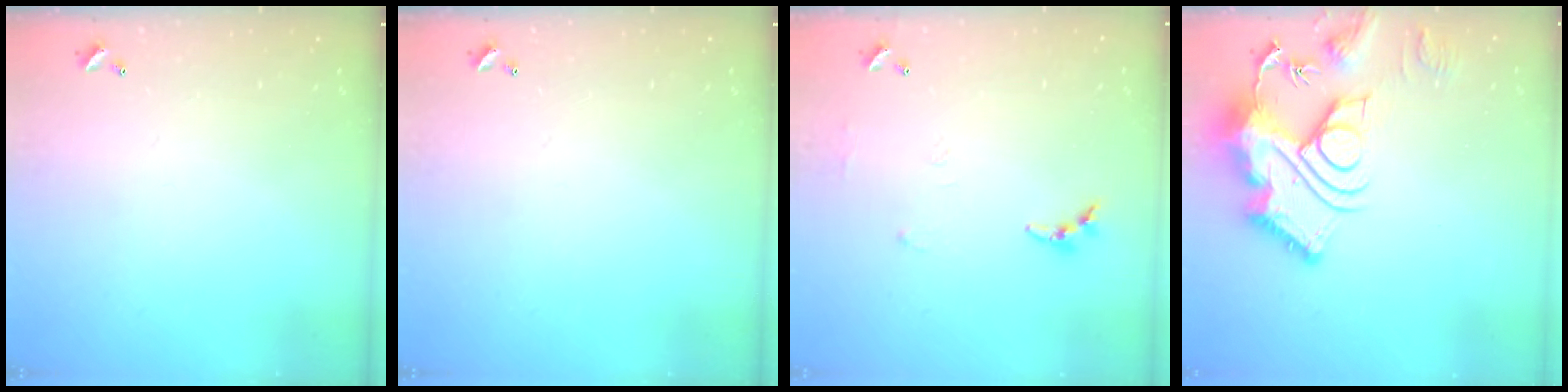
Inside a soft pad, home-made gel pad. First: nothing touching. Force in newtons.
{"total": 0.0}
{"total": 5.4, "press": 5.3, "slide": 0.6}
{"total": 18.5, "press": 18.4, "slide": 1.9}